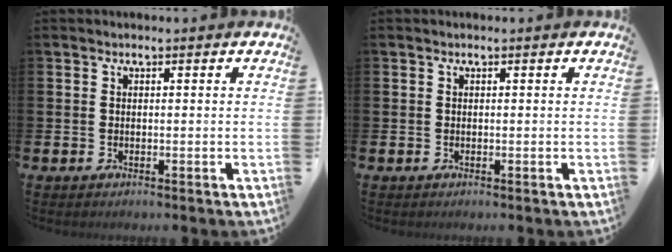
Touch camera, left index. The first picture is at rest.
{"total": 0.0}